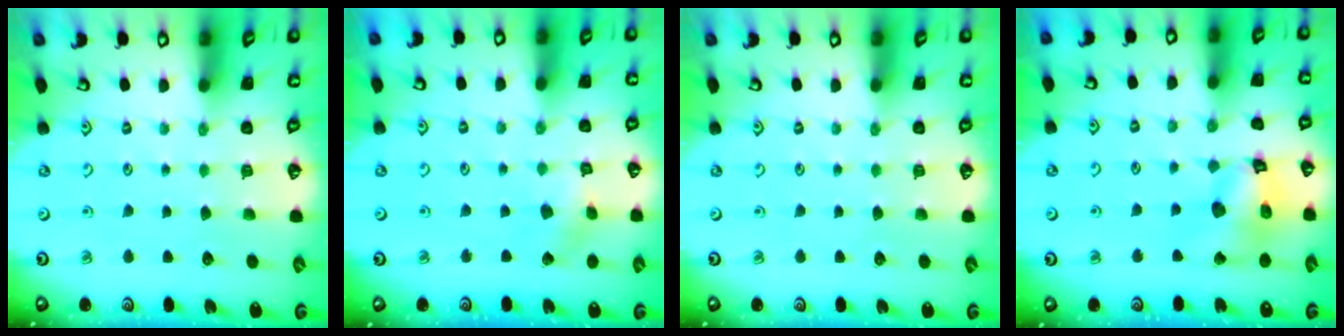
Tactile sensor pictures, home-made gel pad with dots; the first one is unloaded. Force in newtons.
{"total": 4.5, "press": 4.5, "slide": 0.4}
{"total": 0.0}
{"total": 14.6, "press": 14.5, "slide": 1.8}